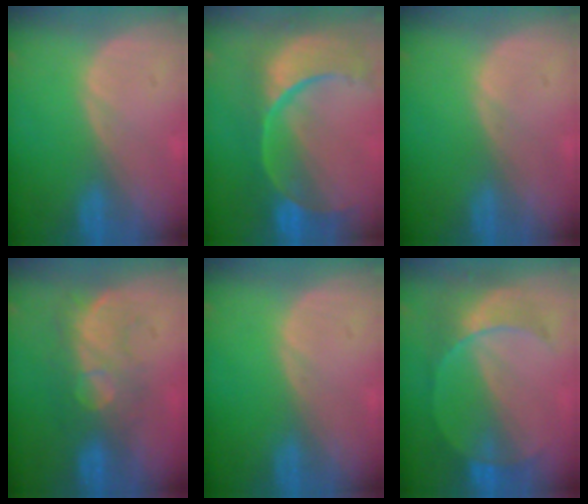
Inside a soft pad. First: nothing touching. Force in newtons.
{"total": 13.6, "press": 10.9, "slide": 8.2}
{"total": 0.0}
{"total": 8.2, "press": 7.7, "slide": 2.8}
{"total": 0.0}
{"total": 7.3, "press": 6.9, "slide": 2.6}